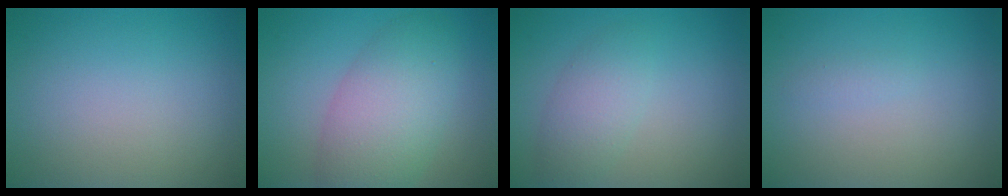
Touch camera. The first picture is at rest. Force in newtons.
{"total": 6.8, "press": 6.8, "slide": 0.2}
{"total": 2.9, "press": 2.9, "slide": 0.0}
{"total": 0.6, "press": 0.6, "slide": 0.0}